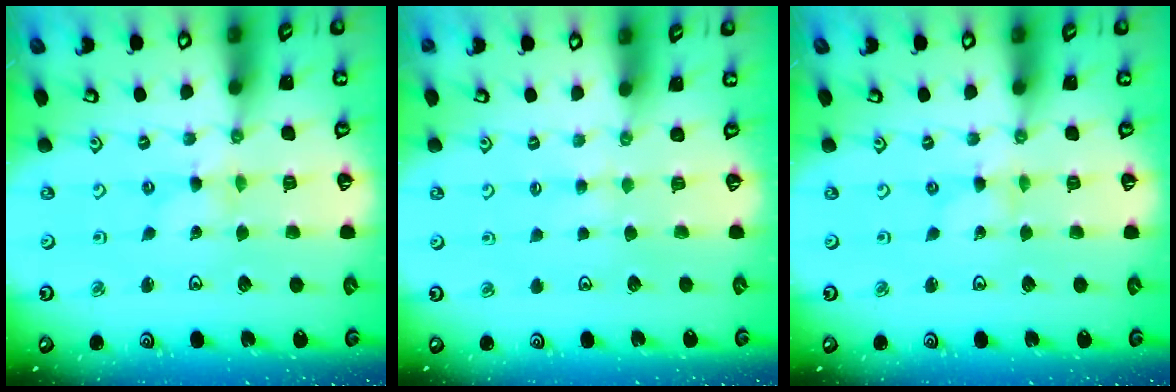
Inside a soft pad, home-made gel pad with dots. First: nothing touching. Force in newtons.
{"total": 2.7, "press": 2.7, "slide": 0.4}
{"total": 0.0}